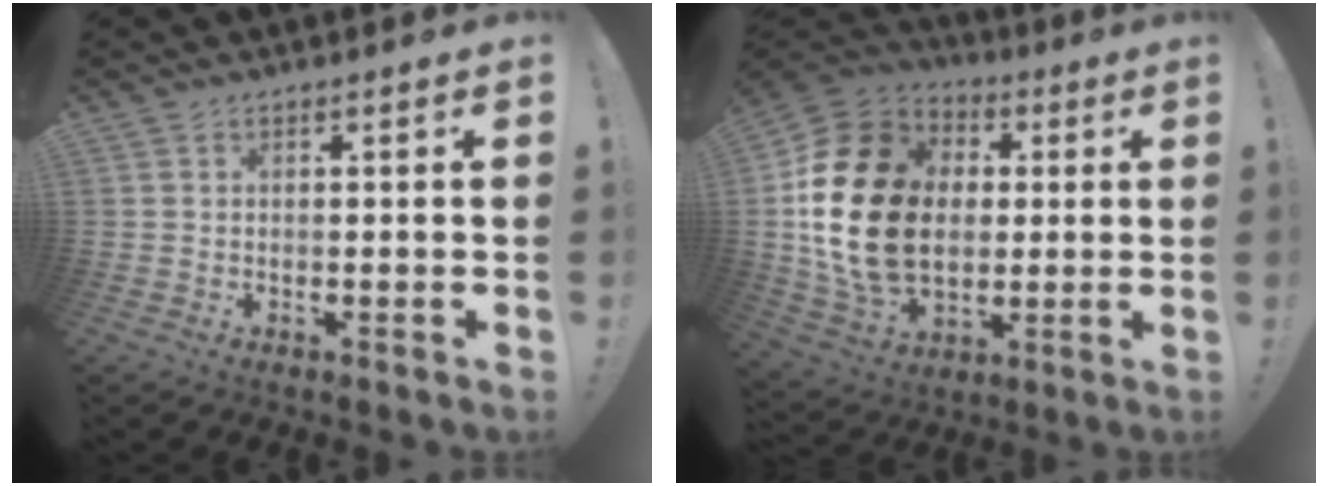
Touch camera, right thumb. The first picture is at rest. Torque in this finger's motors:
{"motor_torque": [0.70, 1.79, 1.99, 0.26, 0.73]}